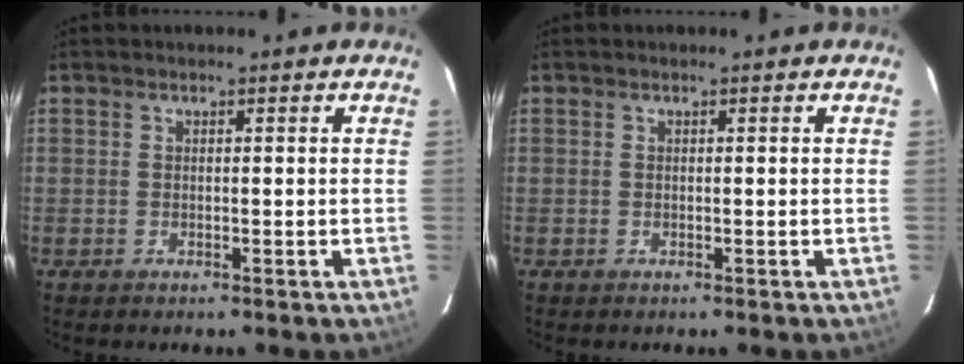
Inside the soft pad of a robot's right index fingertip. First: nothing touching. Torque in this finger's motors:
{"motor_torque": [0.00, 0.00, 0.00, 0.00]}